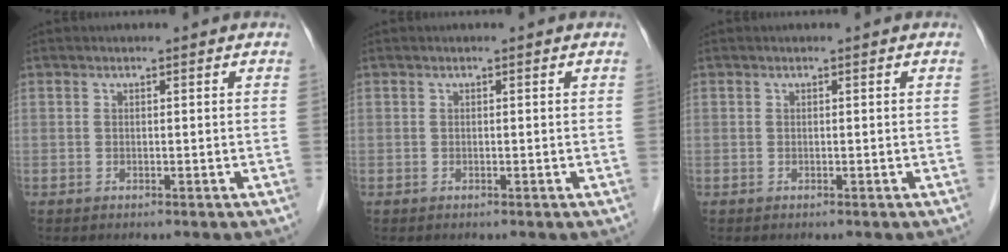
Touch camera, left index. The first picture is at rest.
{"total": 0.0}
{"total": 0.0}